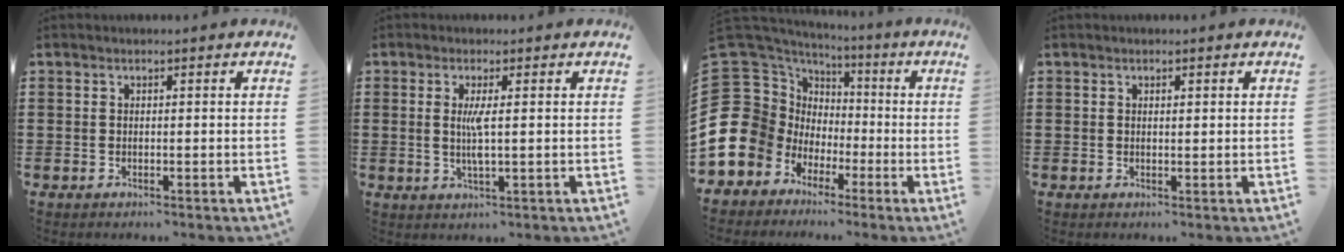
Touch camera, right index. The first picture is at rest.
{"total": 3.5, "force": [0.4, 0.2, 3.5], "torque": [-0.076, -0.008, 0.003]}
{"total": 15.9, "force": [-4.6, 14.3, 5.3], "torque": [-0.165, -0.010, -0.071]}
{"total": 0.6, "force": [0.4, 0.3, 0.4], "torque": [-0.008, 0.002, 0.008]}